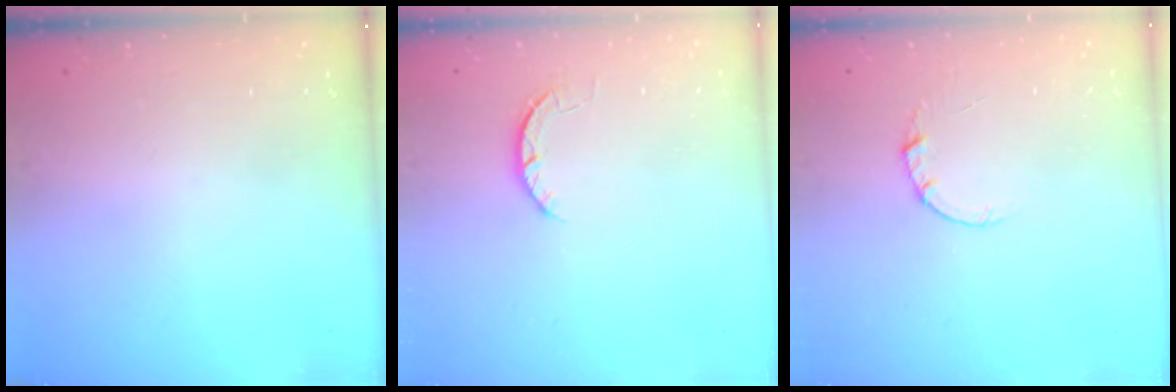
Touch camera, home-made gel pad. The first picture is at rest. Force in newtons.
{"total": 3.9, "press": 3.9, "slide": 0.6}
{"total": 2.0, "press": 2.0, "slide": 0.2}